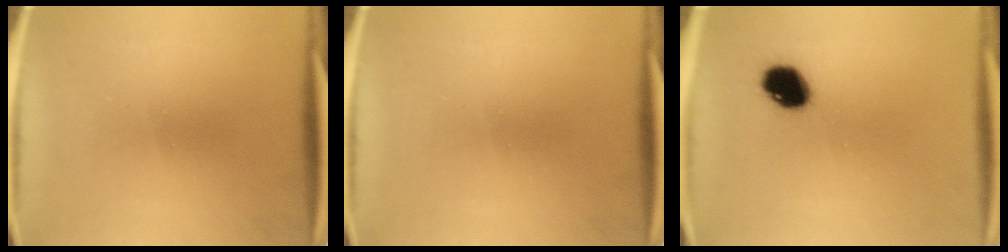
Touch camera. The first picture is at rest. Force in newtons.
{"total": 0.0}
{"total": 8.1}